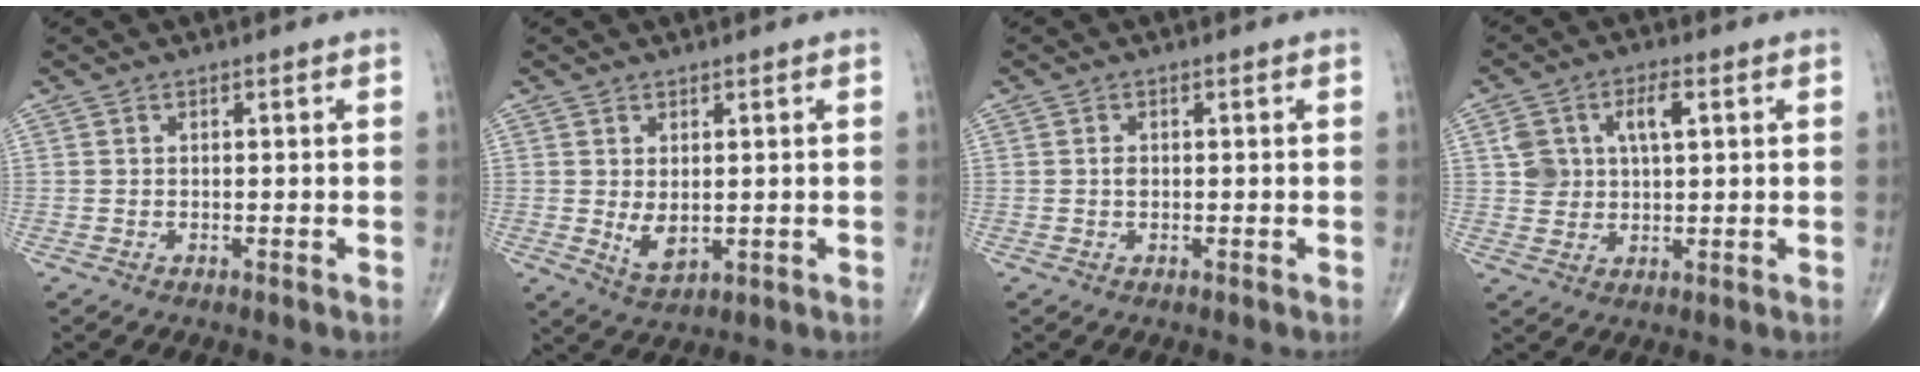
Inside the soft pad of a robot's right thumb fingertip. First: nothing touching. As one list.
[{"total": 4.1, "force": [0.2, 2.3, 3.4], "torque": [-0.052, -0.011, 0.016]}, {"total": 0.9, "force": [0.0, 0.6, 0.7], "torque": [-0.010, 0.000, -0.001]}, {"total": 7.5, "force": [2.4, 4.5, 5.6], "torque": [-0.091, 0.003, 0.046]}]